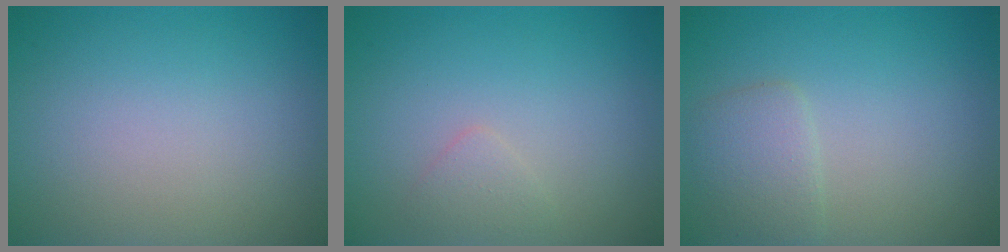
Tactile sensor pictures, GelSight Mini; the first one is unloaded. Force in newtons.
{"total": 1.1, "press": 1.1, "slide": 0.0}
{"total": 2.2, "press": 2.2, "slide": 0.1}